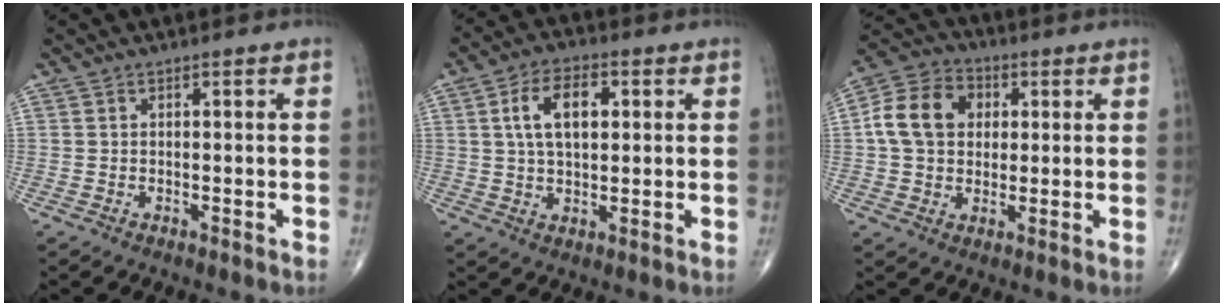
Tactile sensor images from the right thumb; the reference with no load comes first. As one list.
[{"total": 9.6, "force": [2.3, 5.4, 7.6], "torque": [-0.124, 0.006, 0.038]}, {"total": 12.1, "force": [2.0, 9.5, 7.3], "torque": [-0.112, 0.015, 0.026]}]